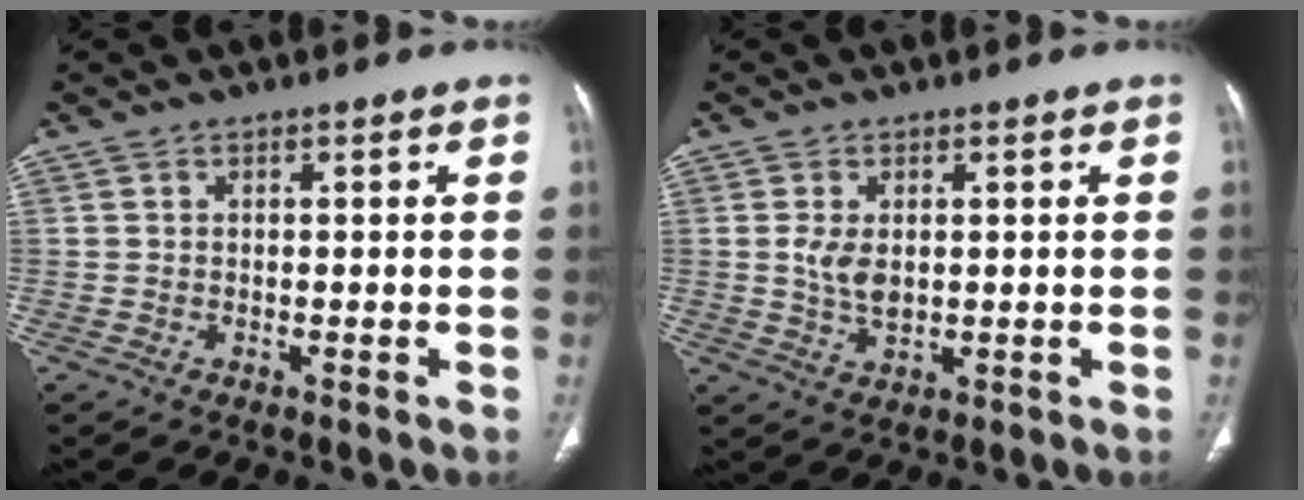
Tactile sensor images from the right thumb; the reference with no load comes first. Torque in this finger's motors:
{"motor_torque": [2.44, 2.56, -0.03, 0.03, 0.04]}